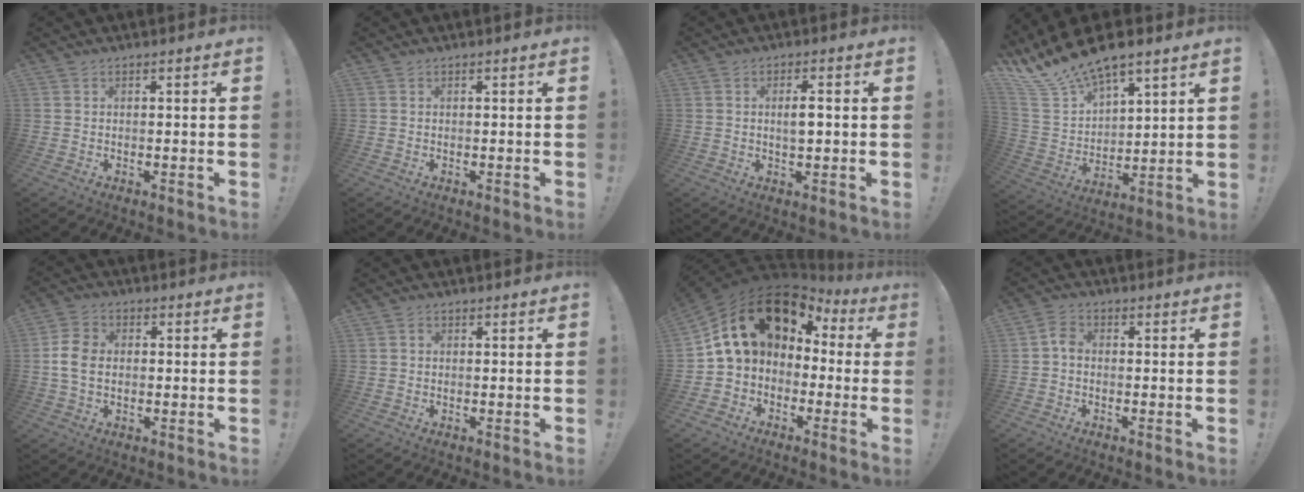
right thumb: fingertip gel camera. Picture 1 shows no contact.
{"total": 0.0}
{"total": 3.6, "force": [0.4, 1.3, 3.4], "torque": [-0.049, 0.000, 0.002]}
{"total": 14.6, "force": [12.3, 5.1, 6.1], "torque": [-0.136, -0.088, 0.227]}
{"total": 7.8, "force": [-0.4, 5.7, 5.2], "torque": [-0.102, 0.006, -0.008]}
{"total": 0.7, "force": [-0.3, 0.6, 0.3], "torque": [-0.004, 0.002, -0.006]}
{"total": 16.9, "force": [6.7, 11.3, 10.6], "torque": [-0.177, -0.023, 0.131]}
{"total": 3.2, "force": [-0.8, 2.0, 2.4], "torque": [-0.043, 0.012, -0.013]}